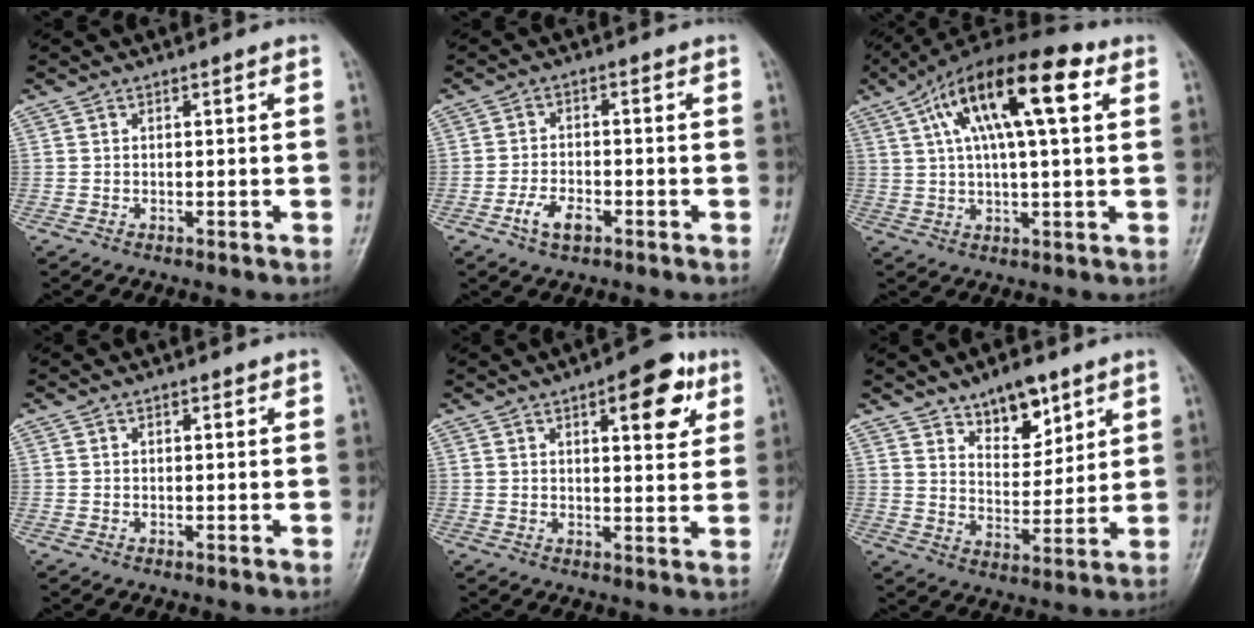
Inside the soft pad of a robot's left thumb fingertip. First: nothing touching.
{"total": 4.7, "force": [-2.4, 2.5, 3.2], "torque": [-0.059, 0.014, -0.044]}
{"total": 18.5, "force": [6.6, 6.2, 16.1], "torque": [-0.268, 0.022, 0.103]}
{"total": 0.5, "force": [0.3, 0.4, 0.2], "torque": [0.000, -0.001, 0.002]}
{"total": 9.6, "force": [4.4, 3.9, 7.6], "torque": [-0.072, -0.014, 0.054]}
{"total": 9.7, "force": [6.3, 4.9, 5.4], "torque": [-0.052, -0.043, 0.108]}